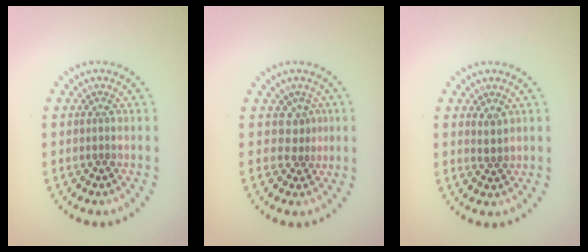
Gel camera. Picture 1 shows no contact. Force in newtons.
{"total": 1.5, "press": 1.1, "slide": 1.1}
{"total": 1.4, "press": 1.2, "slide": 0.8}